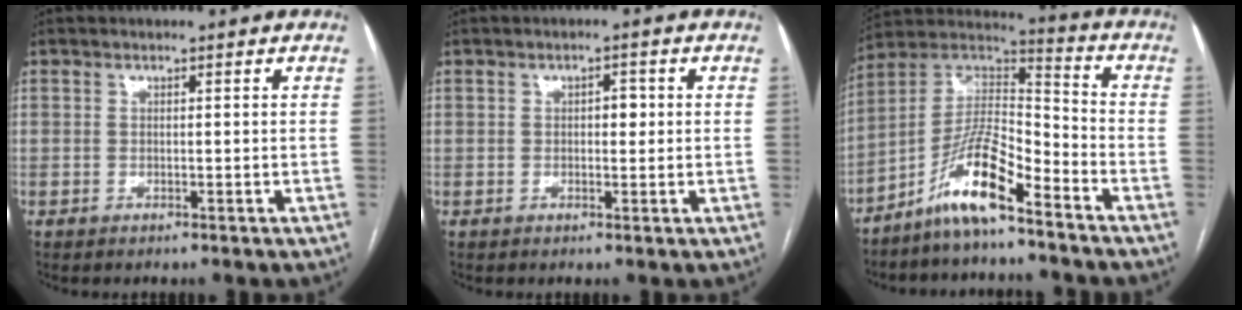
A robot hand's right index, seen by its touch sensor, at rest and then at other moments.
{"total": 2.1, "force": [0.2, 1.1, 1.7], "torque": [-0.024, 0.009, 0.003]}
{"total": 11.9, "force": [-7.8, 2.1, 8.7], "torque": [-0.172, 0.018, -0.147]}